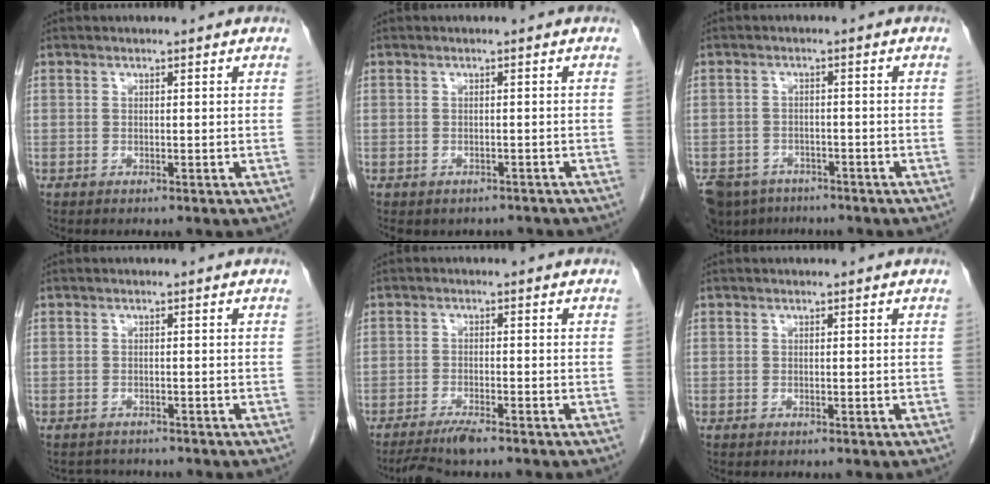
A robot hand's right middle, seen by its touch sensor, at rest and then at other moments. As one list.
[{"total": 3.8, "force": [-3.1, 2.2, 0.6], "torque": [-0.003, 0.008, -0.037]}, {"total": 8.4, "force": [-6.6, 4.8, 2.1], "torque": [-0.041, -0.008, -0.100]}, {"total": 2.5, "force": [-2.3, 0.8, -0.2], "torque": [0.005, -0.005, -0.035]}, {"total": 3.9, "force": [-3.4, -0.2, 1.9], "torque": [-0.036, -0.012, -0.063]}, {"total": 0.0}]